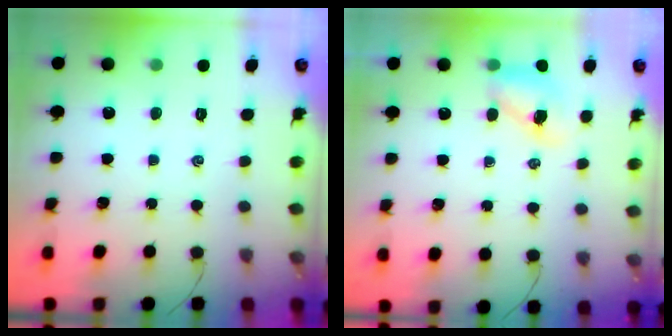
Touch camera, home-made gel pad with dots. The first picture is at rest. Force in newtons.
{"total": 6.9, "press": 6.9, "slide": 0.8}